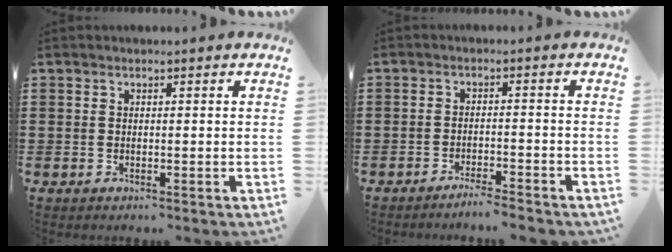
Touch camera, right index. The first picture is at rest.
{"total": 2.8, "force": [-2.7, -0.3, 0.6], "torque": [-0.014, -0.001, -0.056]}